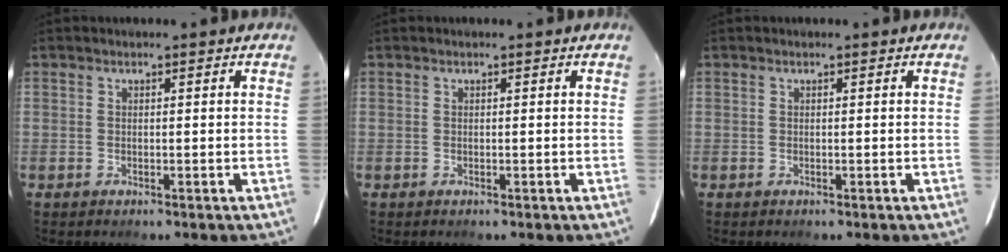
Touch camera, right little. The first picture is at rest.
{"total": 0.0}
{"total": 0.0}